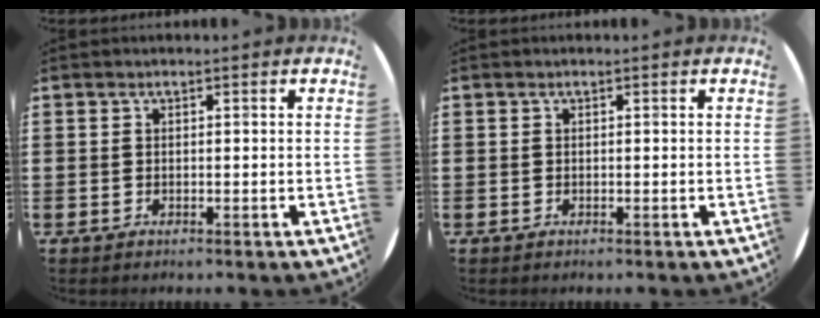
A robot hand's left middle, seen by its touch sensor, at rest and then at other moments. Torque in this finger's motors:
{"motor_torque": [-0.01, 0.01, 0.00, -0.01]}